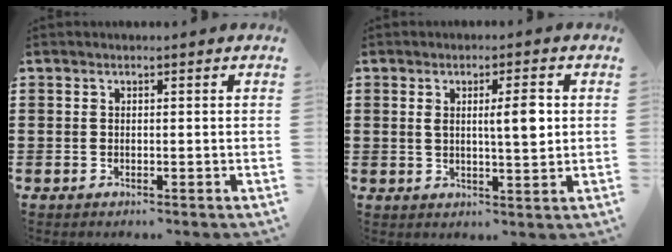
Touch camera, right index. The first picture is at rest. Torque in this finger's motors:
{"motor_torque": [0.25, 0.21, 0.34, 0.09]}